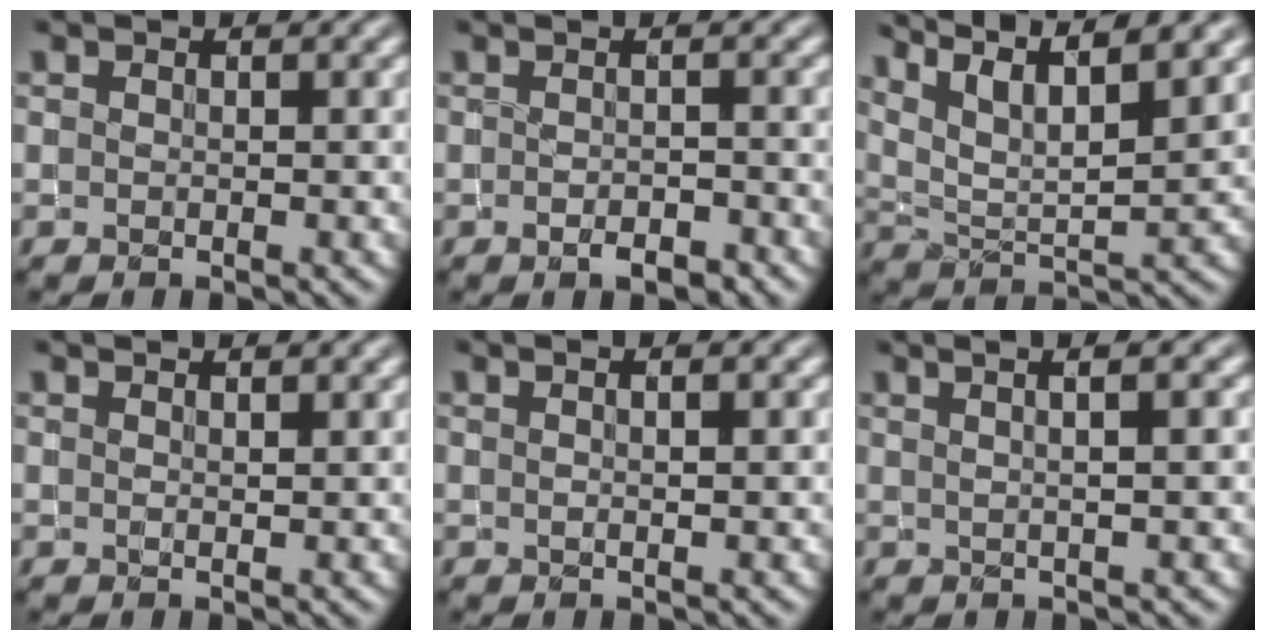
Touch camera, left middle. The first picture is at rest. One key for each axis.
{"total": 1.9, "fx": -0.8, "fy": 0.5, "fz": 1.6, "tx": -0.026, "ty": -0.008, "tz": -0.010}
{"total": 10.3, "fx": 7.5, "fy": 2.8, "fz": 6.5, "tx": -0.114, "ty": 0.018, "tz": 0.095}
{"total": 1.4, "fx": 1.2, "fy": 0.2, "fz": 0.6, "tx": -0.008, "ty": -0.005, "tz": 0.013}
{"total": 2.2, "fx": 1.0, "fy": 0.7, "fz": 1.8, "tx": -0.014, "ty": -0.005, "tz": 0.001}
{"total": 5.3, "fx": 2.2, "fy": 2.1, "fz": 4.3, "tx": -0.029, "ty": 0.028, "tz": 0.000}